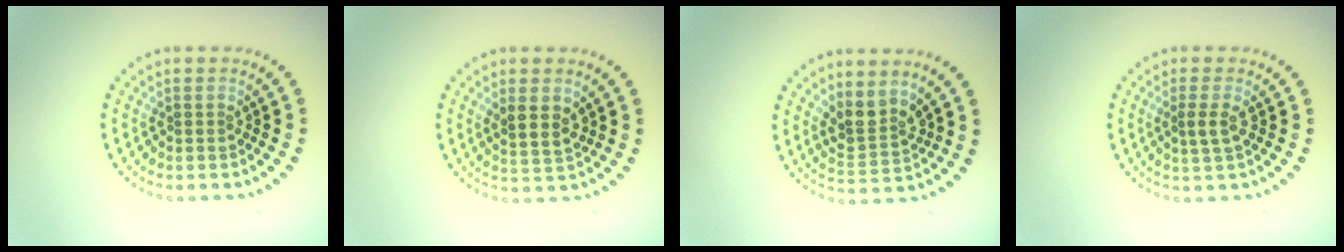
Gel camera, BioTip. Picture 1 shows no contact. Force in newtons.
{"total": 2.4, "press": 2.2, "slide": 1.0}
{"total": 2.8, "press": 2.1, "slide": 1.9}
{"total": 1.9, "press": 1.7, "slide": 0.7}